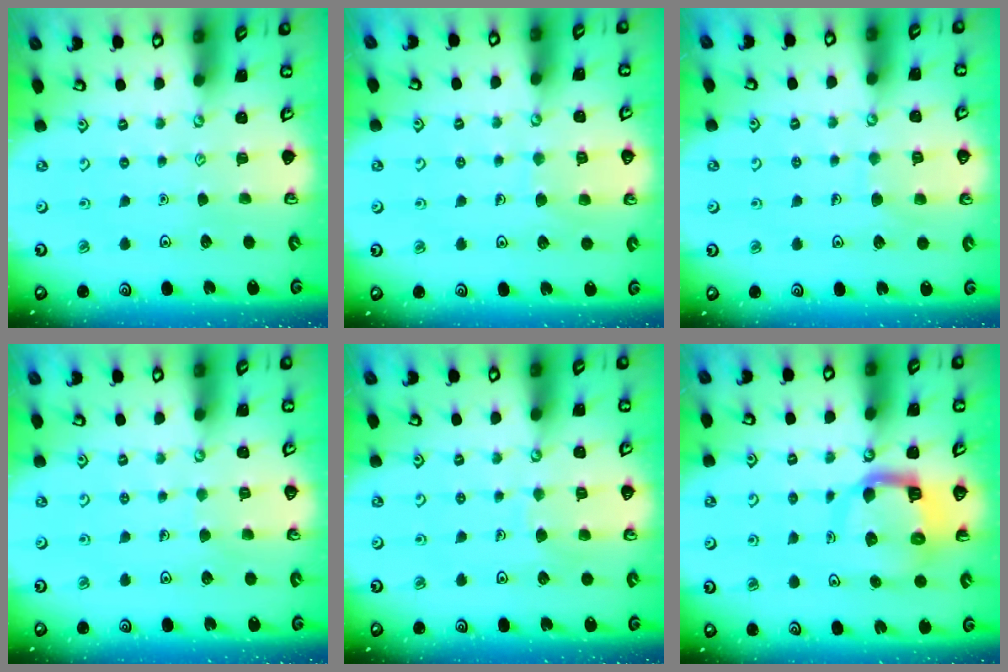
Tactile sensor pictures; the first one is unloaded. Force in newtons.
{"total": 5.6, "press": 5.5, "slide": 0.4}
{"total": 5.9, "press": 5.9, "slide": 0.4}
{"total": 4.3, "press": 4.2, "slide": 0.3}
{"total": 5.6, "press": 5.6, "slide": 0.2}
{"total": 9.6, "press": 9.5, "slide": 1.4}